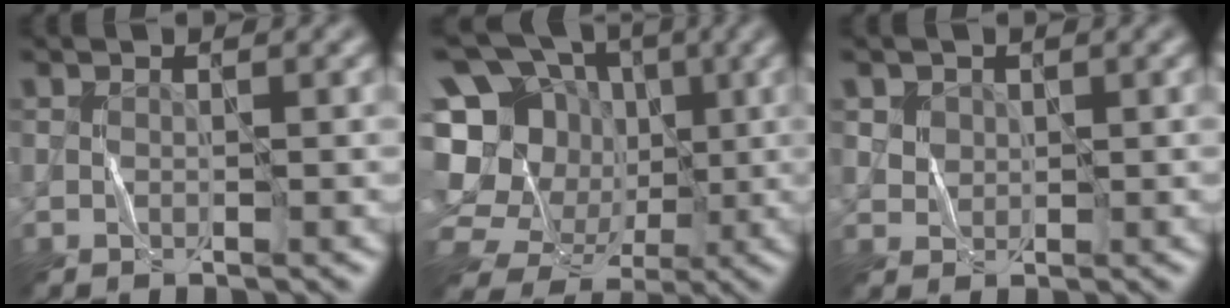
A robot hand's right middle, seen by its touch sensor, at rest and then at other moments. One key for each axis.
{"total": 17.7, "fx": 0.3, "fy": 15.5, "fz": 8.6, "tx": -0.195, "ty": 0.029, "tz": -0.006}
{"total": 2.5, "fx": 1.2, "fy": 1.9, "fz": 1.0, "tx": -0.034, "ty": -0.003, "tz": 0.039}